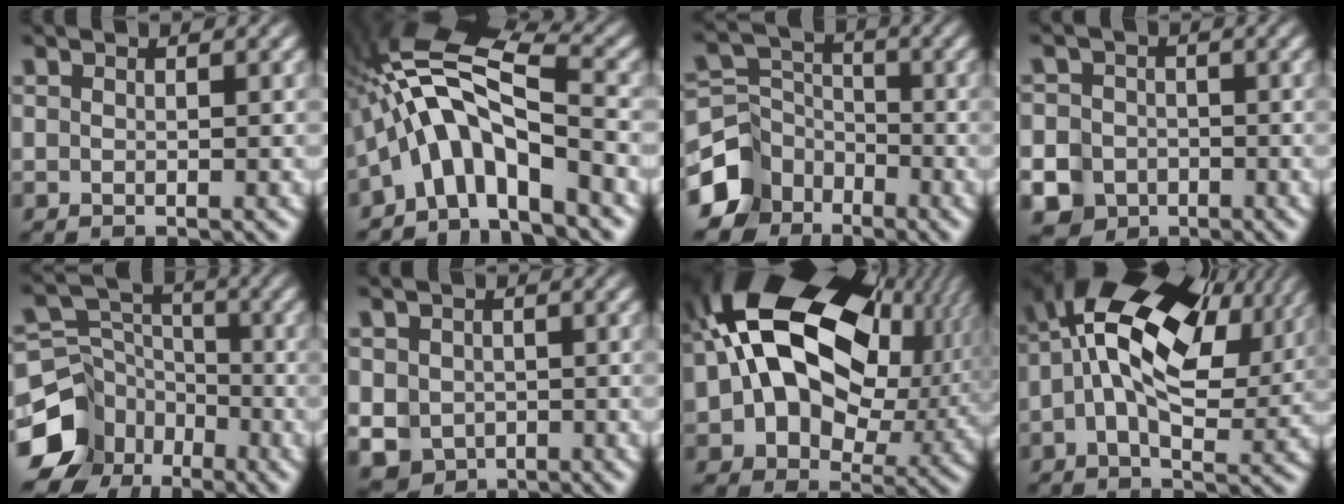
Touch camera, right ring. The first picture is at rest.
{"total": 11.8, "force": [2.1, 8.1, 8.3], "torque": [-0.180, -0.001, 0.019]}
{"total": 7.9, "force": [-2.8, 6.7, 3.3], "torque": [-0.046, -0.031, -0.045]}
{"total": 9.1, "force": [-3.6, 8.0, 2.4], "torque": [-0.038, -0.036, -0.057]}
{"total": 10.6, "force": [-3.5, 8.9, 4.5], "torque": [-0.058, -0.035, -0.057]}
{"total": 8.9, "force": [-3.0, 7.8, 3.1], "torque": [-0.065, -0.048, -0.033]}
{"total": 22.7, "force": [3.4, 15.5, 16.2], "torque": [-0.269, -0.007, 0.053]}
{"total": 18.3, "force": [4.5, 11.6, 13.5], "torque": [-0.198, 0.019, 0.047]}